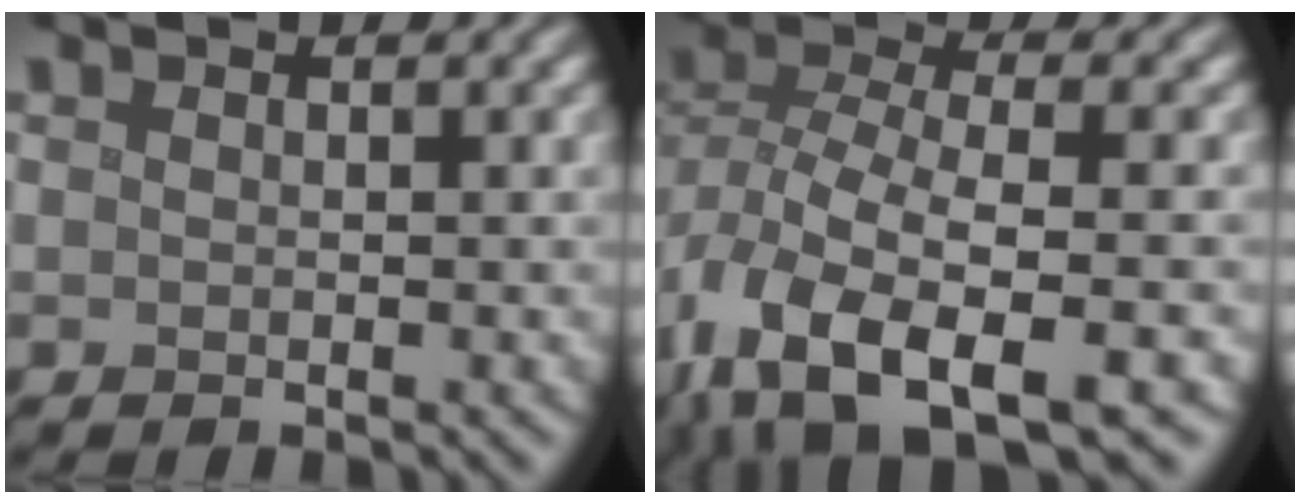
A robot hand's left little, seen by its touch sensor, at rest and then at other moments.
{"total": 10.5, "force": [-5.5, 4.5, 7.8], "torque": [-0.158, -0.018, -0.090]}